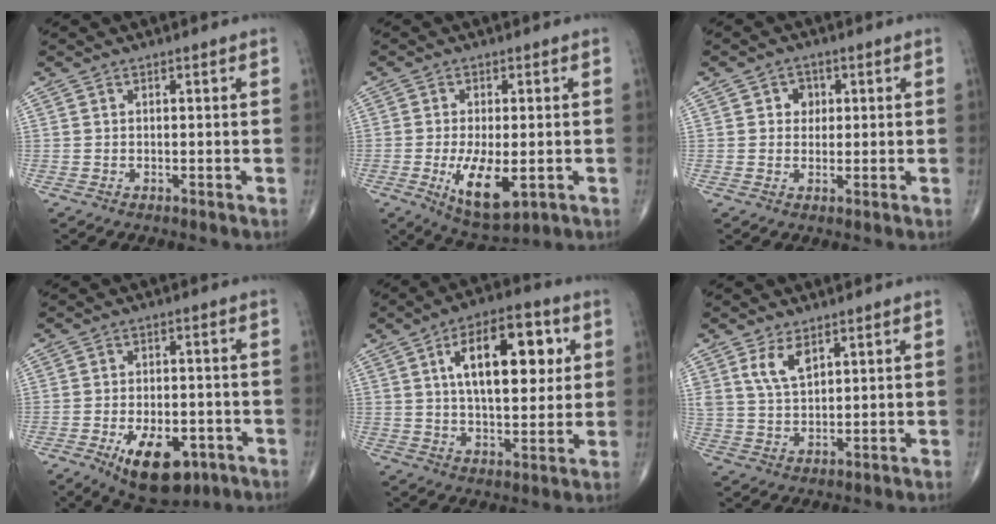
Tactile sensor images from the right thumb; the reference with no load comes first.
{"total": 9.7, "force": [-2.4, 4.0, 8.4], "torque": [-0.142, -0.018, -0.031]}
{"total": 3.0, "force": [0.8, 2.7, 1.3], "torque": [0.002, 0.001, 0.009]}
{"total": 12.7, "force": [-5.9, 6.7, 9.0], "torque": [-0.123, 0.014, -0.080]}
{"total": 17.3, "force": [4.8, 8.2, 14.4], "torque": [-0.196, 0.000, 0.073]}
{"total": 5.7, "force": [3.1, 2.9, 3.9], "torque": [-0.067, -0.016, 0.067]}